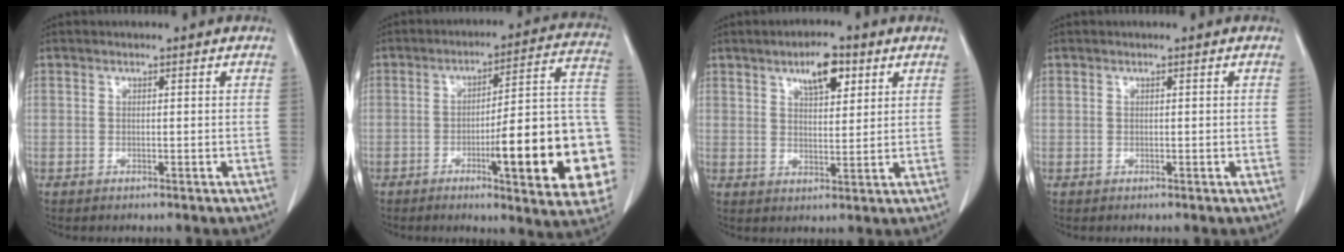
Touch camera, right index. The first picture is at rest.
{"total": 21.2, "force": [-5.7, 2.8, 20.2], "torque": [-0.176, 0.021, -0.068]}
{"total": 6.2, "force": [3.4, 2.3, 4.7], "torque": [-0.078, 0.003, 0.055]}
{"total": 0.0}